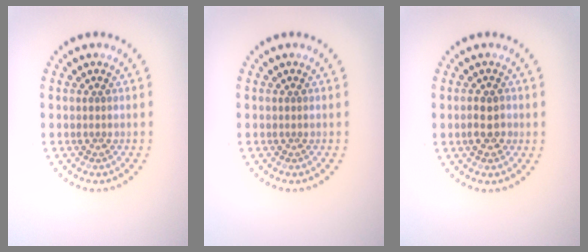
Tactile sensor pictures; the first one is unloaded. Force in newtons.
{"total": 0.0}
{"total": 2.2, "press": 2.1, "slide": 0.4}